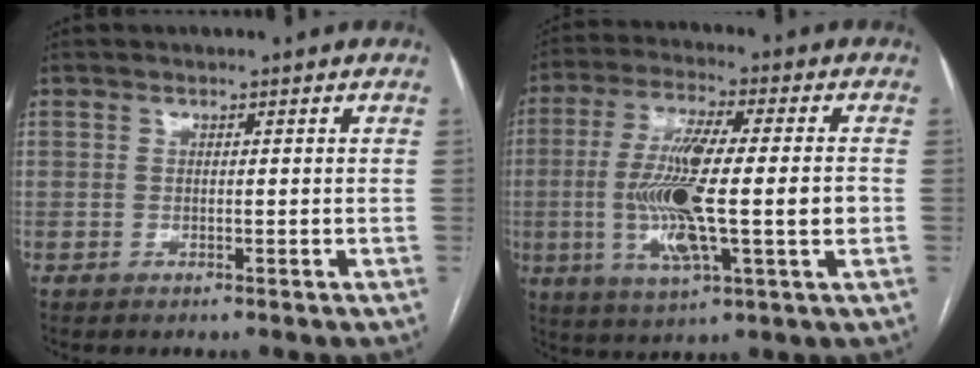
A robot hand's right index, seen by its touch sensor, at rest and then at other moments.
{"total": 15.4, "force": [-1.7, 2.1, 15.2], "torque": [-0.291, -0.001, -0.029]}